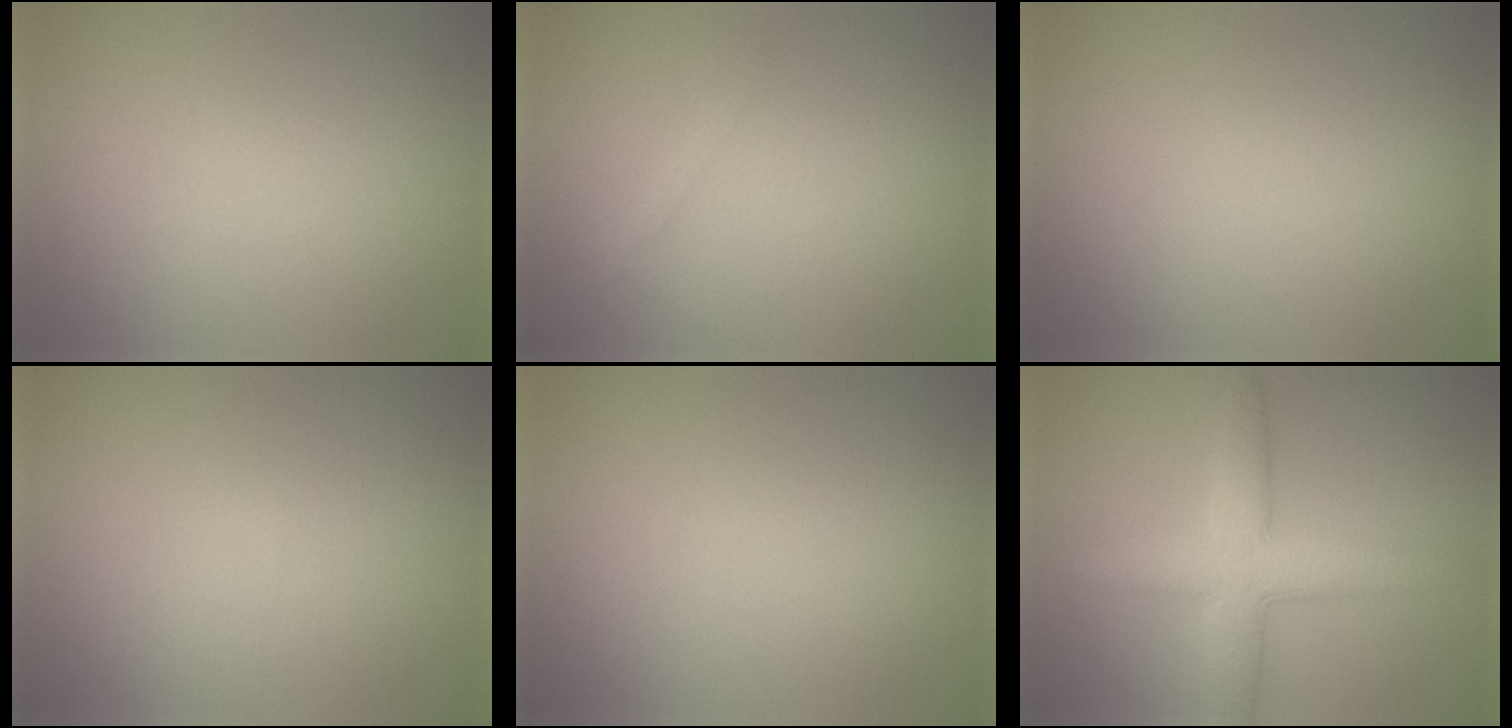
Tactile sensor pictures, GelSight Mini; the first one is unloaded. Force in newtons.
{"total": 0.8, "press": 0.8, "slide": 0.1}
{"total": 0.0}
{"total": 0.0}
{"total": 0.0}
{"total": 5.5, "press": 5.5, "slide": 0.2}